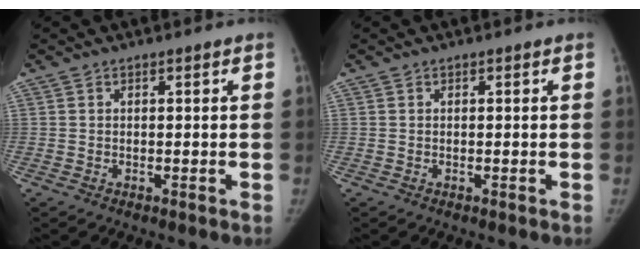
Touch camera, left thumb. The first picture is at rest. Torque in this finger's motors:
{"motor_torque": [0.24, -0.03, -0.07, -0.02, 0.08]}